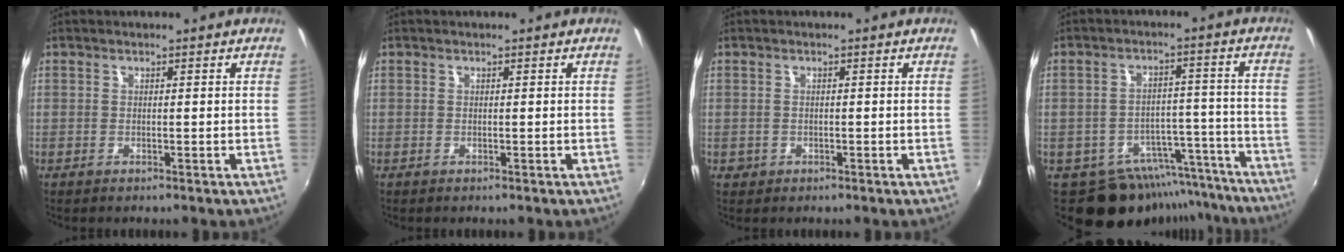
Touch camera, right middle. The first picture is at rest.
{"total": 0.0}
{"total": 1.4, "force": [-0.5, 1.3, 0.3], "torque": [-0.007, -0.005, -0.006]}
{"total": 13.3, "force": [-11.1, 6.4, 3.7], "torque": [-0.054, 0.030, -0.134]}